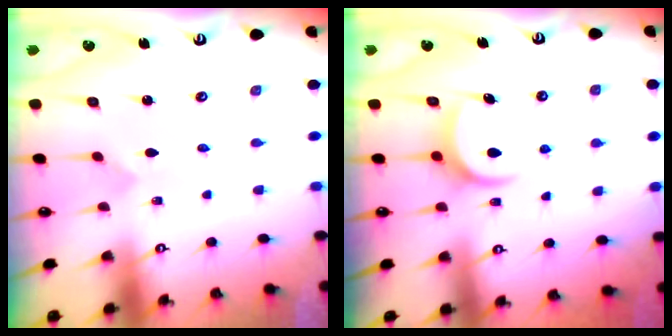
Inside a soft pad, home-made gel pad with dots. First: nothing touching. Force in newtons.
{"total": 8.0, "press": 7.9, "slide": 0.9}